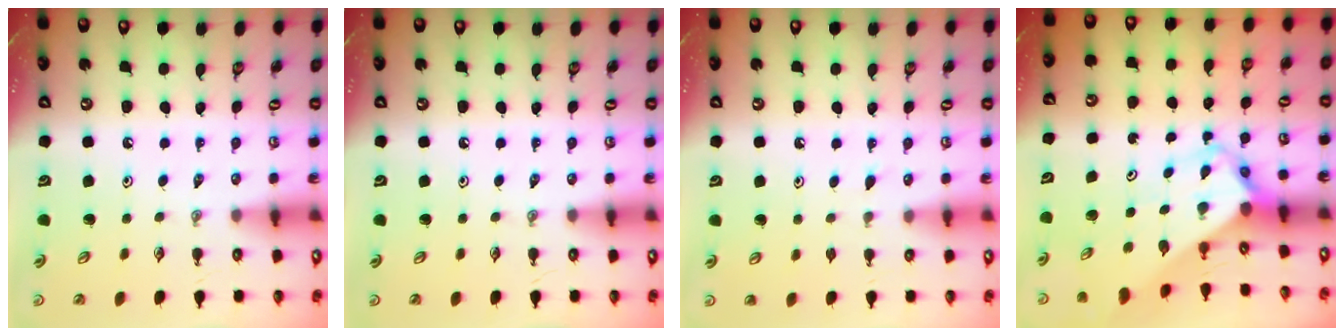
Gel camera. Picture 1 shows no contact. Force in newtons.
{"total": 0.0}
{"total": 6.2, "press": 6.1, "slide": 0.5}
{"total": 3.7, "press": 3.7, "slide": 0.3}